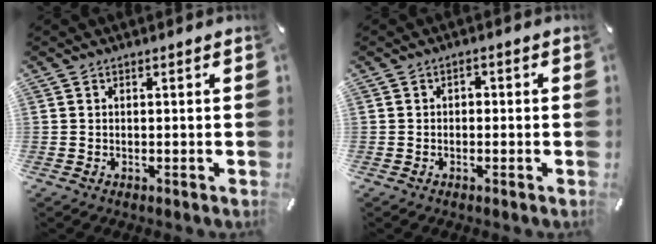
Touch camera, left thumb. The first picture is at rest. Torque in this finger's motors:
{"motor_torque": [-0.13, -0.01, 0.08, 0.16, -0.02]}